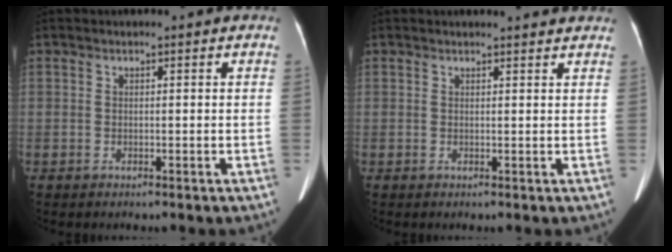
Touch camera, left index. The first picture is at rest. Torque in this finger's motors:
{"motor_torque": [-0.25, -0.25, -0.10, -0.02]}